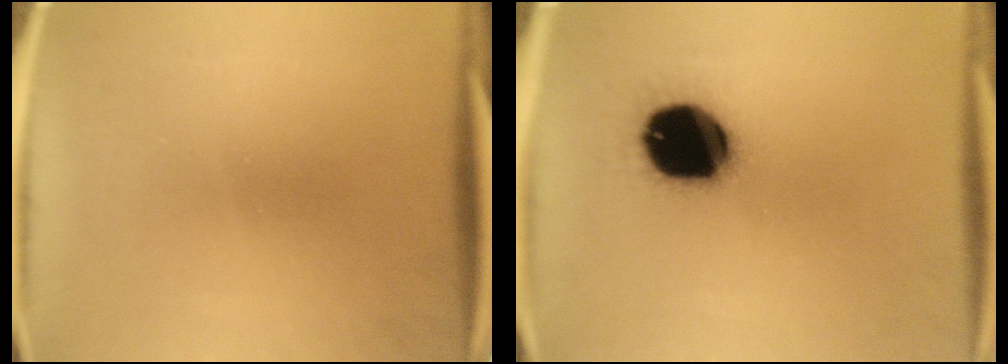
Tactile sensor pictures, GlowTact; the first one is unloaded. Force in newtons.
{"total": 20.2}